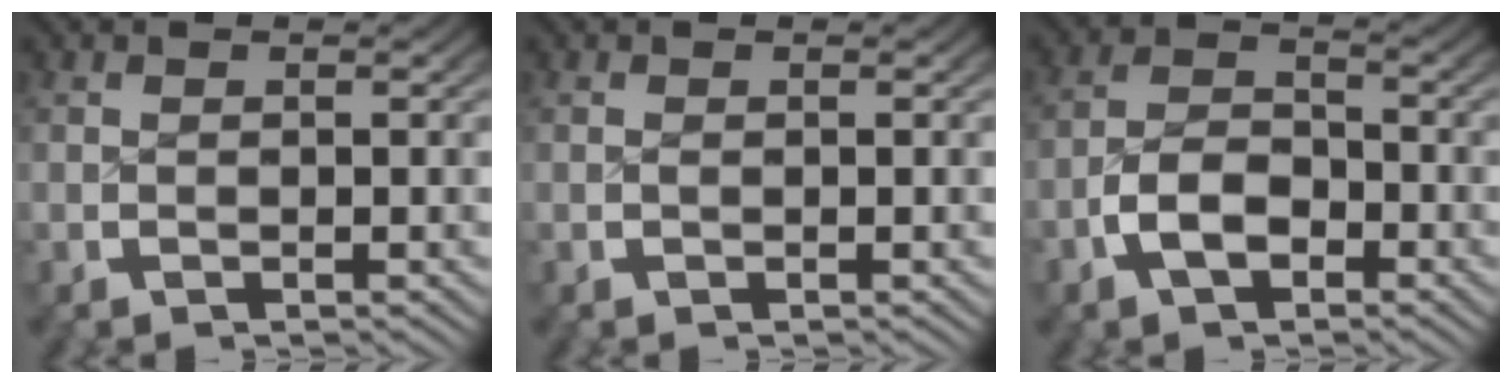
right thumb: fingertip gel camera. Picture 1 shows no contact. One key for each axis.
{"total": 0.0}
{"total": 4.9, "fx": -2.0, "fy": 3.2, "fz": 3.1, "tx": -0.062, "ty": -0.009, "tz": -0.032}